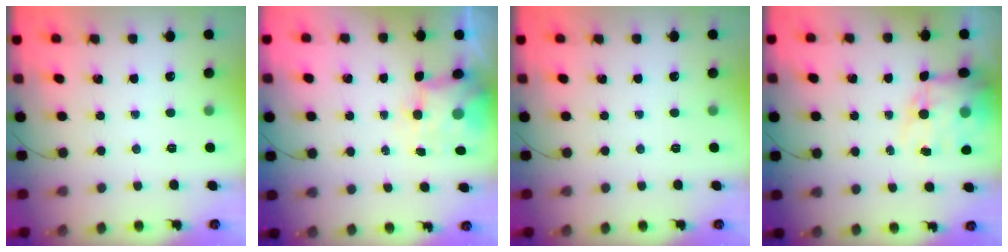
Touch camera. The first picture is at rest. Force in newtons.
{"total": 5.9, "press": 5.9, "slide": 1.1}
{"total": 0.0}
{"total": 12.5, "press": 12.0, "slide": 3.2}